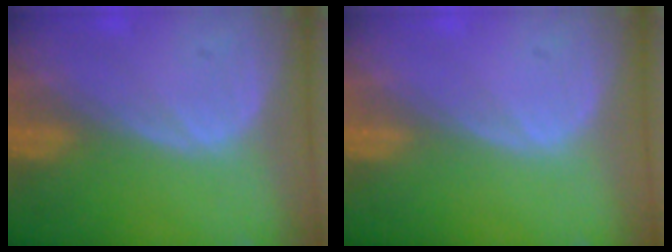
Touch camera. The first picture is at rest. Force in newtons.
{"total": 0.0}